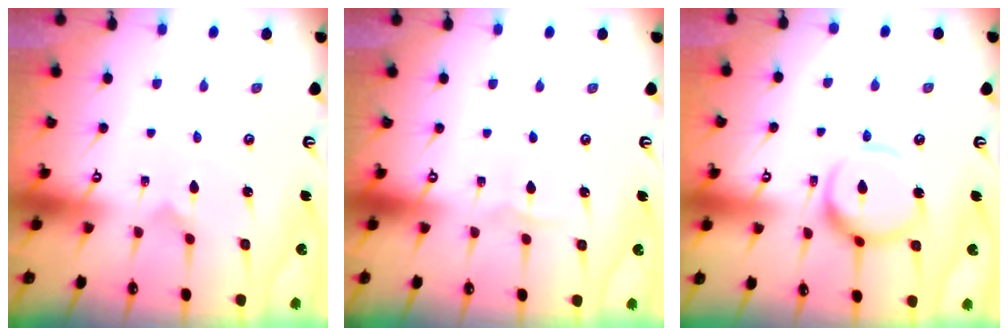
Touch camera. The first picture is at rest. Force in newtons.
{"total": 2.1, "press": 2.1, "slide": 0.2}
{"total": 13.7, "press": 13.7, "slide": 1.3}